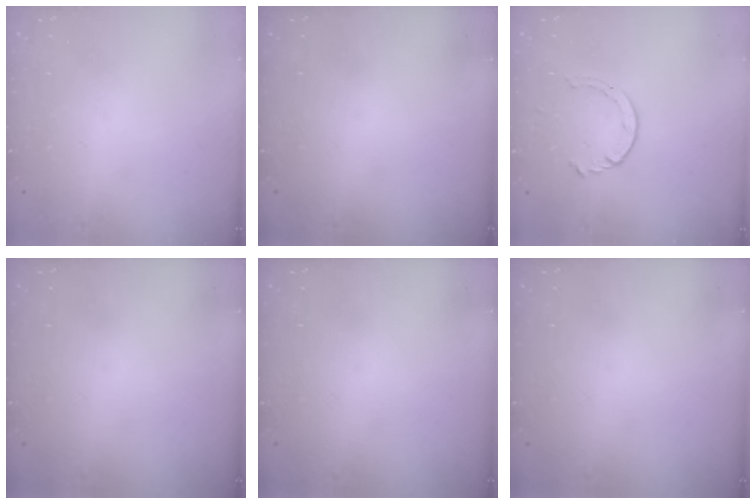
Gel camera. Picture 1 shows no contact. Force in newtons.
{"total": 0.0}
{"total": 3.5, "press": 3.5, "slide": 0.4}
{"total": 0.0}
{"total": 0.0}
{"total": 0.0}